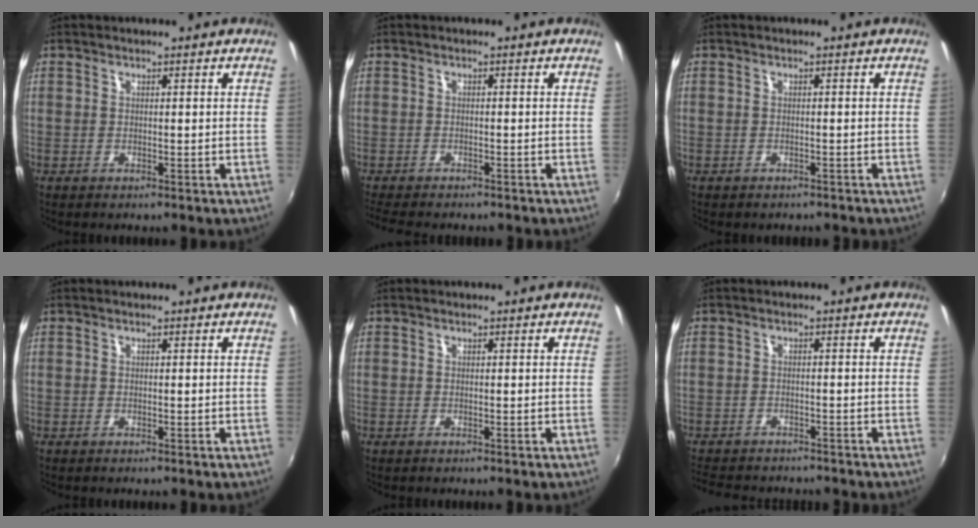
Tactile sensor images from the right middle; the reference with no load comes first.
{"total": 5.4, "force": [-4.8, 1.4, 2.0], "torque": [-0.056, -0.019, -0.083]}
{"total": 1.9, "force": [-1.6, 0.9, 0.5], "torque": [-0.015, -0.009, -0.022]}
{"total": 0.0}
{"total": 0.0}
{"total": 8.0, "force": [-7.1, 2.7, 2.5], "torque": [-0.069, -0.013, -0.110]}